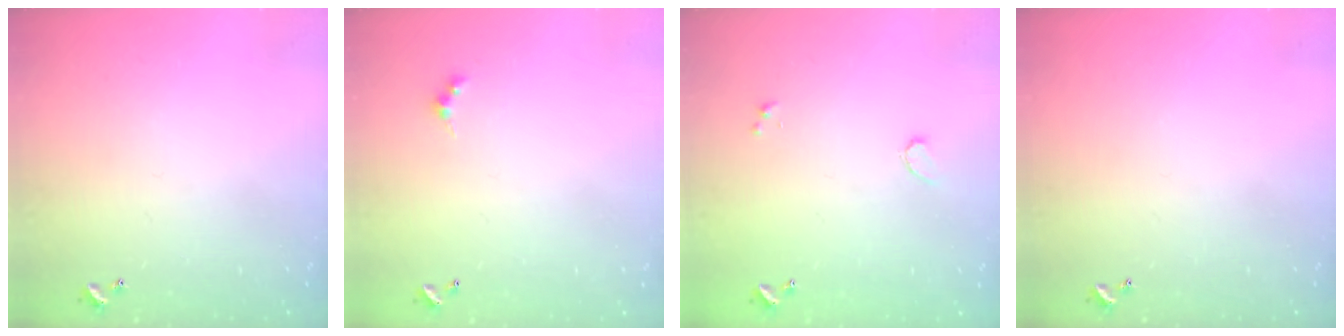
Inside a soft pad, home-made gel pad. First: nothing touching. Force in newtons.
{"total": 2.4, "press": 2.4, "slide": 0.4}
{"total": 1.4, "press": 1.3, "slide": 0.2}
{"total": 0.0}